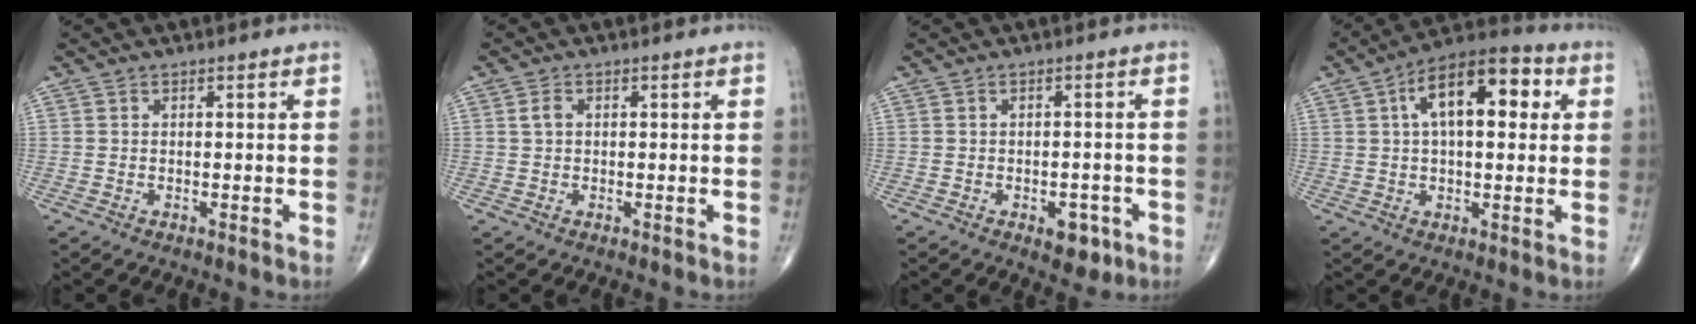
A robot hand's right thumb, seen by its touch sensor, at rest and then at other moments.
{"total": 1.7, "force": [0.3, 1.1, 1.2], "torque": [-0.025, 0.005, 0.007]}
{"total": 4.6, "force": [-2.1, 2.6, 3.1], "torque": [-0.020, 0.007, -0.022]}
{"total": 14.8, "force": [4.0, 7.1, 12.4], "torque": [-0.178, 0.026, 0.054]}